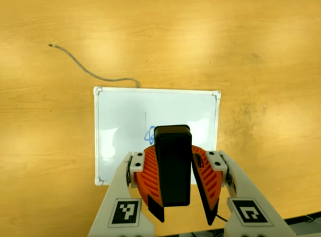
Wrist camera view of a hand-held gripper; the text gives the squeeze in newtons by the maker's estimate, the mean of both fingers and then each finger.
{"total": 8.2, "left": 8.3, "right": 8.2}